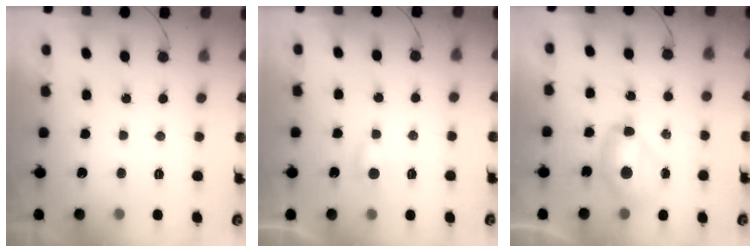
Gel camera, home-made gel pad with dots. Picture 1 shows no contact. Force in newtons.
{"total": 2.4, "press": 2.4, "slide": 0.3}
{"total": 9.0, "press": 9.0, "slide": 0.8}